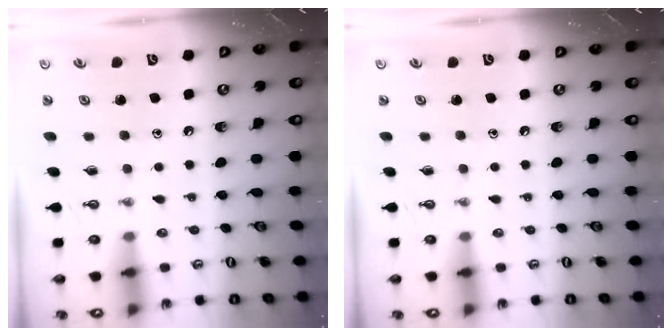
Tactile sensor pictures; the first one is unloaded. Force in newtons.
{"total": 0.0}